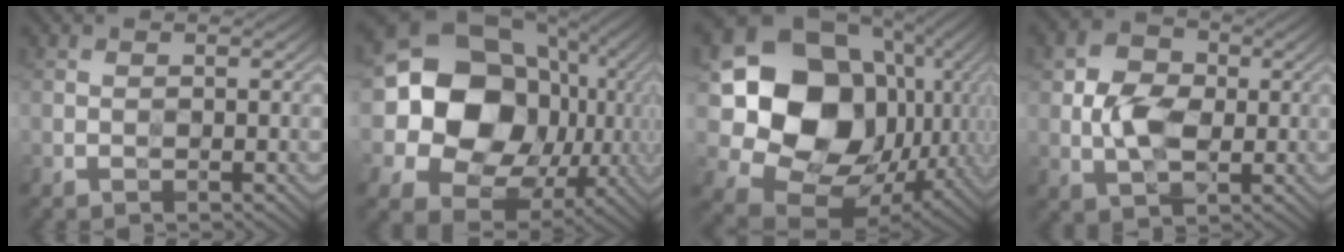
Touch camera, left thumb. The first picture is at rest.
{"total": 18.9, "force": [0.9, 16.3, 9.6], "torque": [-0.218, -0.013, 0.015]}
{"total": 19.2, "force": [2.2, 15.6, 10.8], "torque": [-0.236, -0.038, 0.062]}
{"total": 6.9, "force": [0.1, 4.9, 4.8], "torque": [-0.096, 0.006, -0.002]}